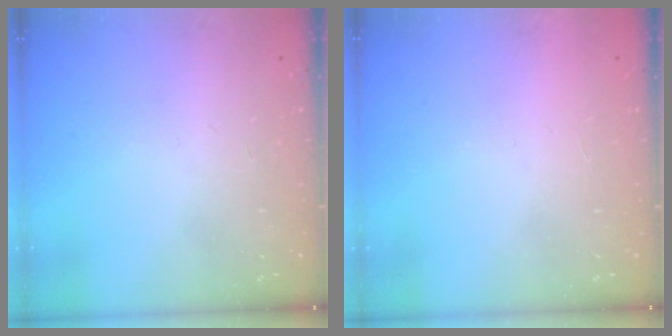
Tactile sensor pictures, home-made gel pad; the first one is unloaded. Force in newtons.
{"total": 1.6, "press": 1.6, "slide": 0.1}